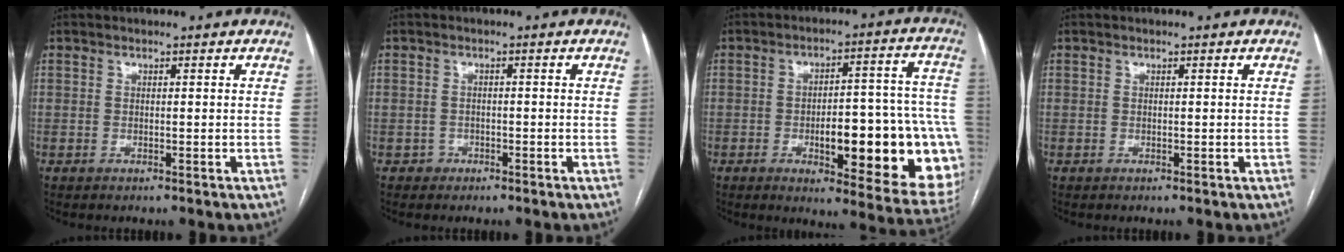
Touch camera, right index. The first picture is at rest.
{"total": 1.6, "force": [-0.9, 1.3, -0.2], "torque": [0.006, 0.008, -0.018]}
{"total": 22.8, "force": [-5.6, 6.1, 21.2], "torque": [-0.182, 0.028, -0.051]}
{"total": 0.0}